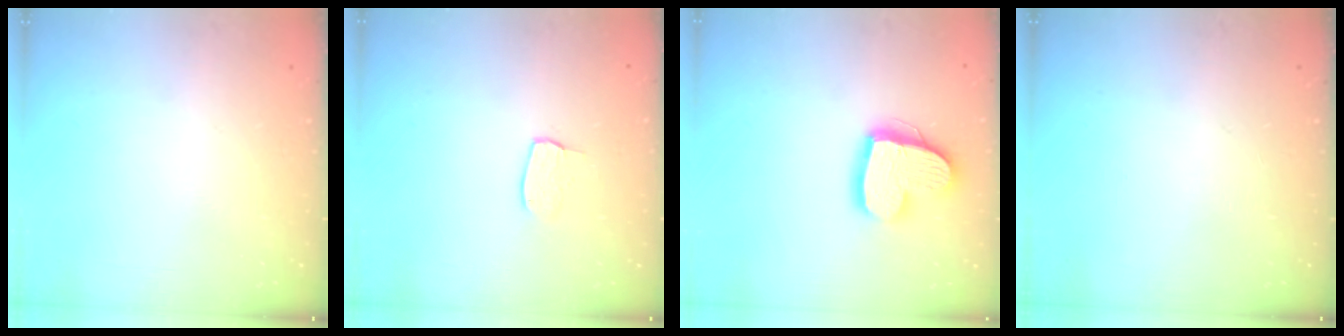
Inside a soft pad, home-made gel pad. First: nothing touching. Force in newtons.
{"total": 4.8, "press": 4.8, "slide": 0.3}
{"total": 16.0, "press": 16.0, "slide": 1.5}
{"total": 0.0}